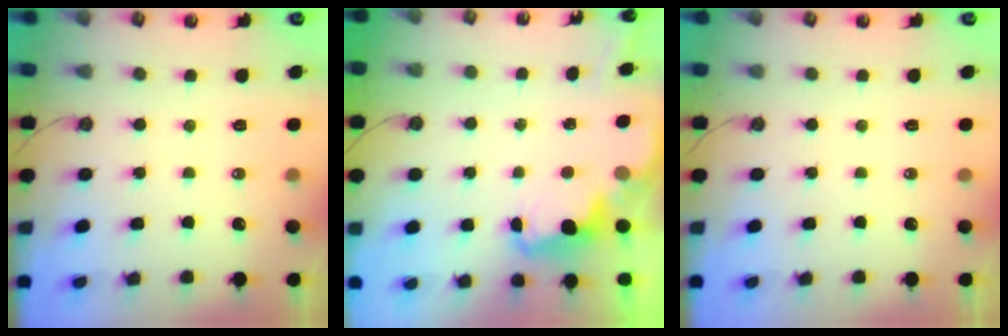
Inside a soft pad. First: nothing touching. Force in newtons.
{"total": 2.5, "press": 2.4, "slide": 0.5}
{"total": 0.0}